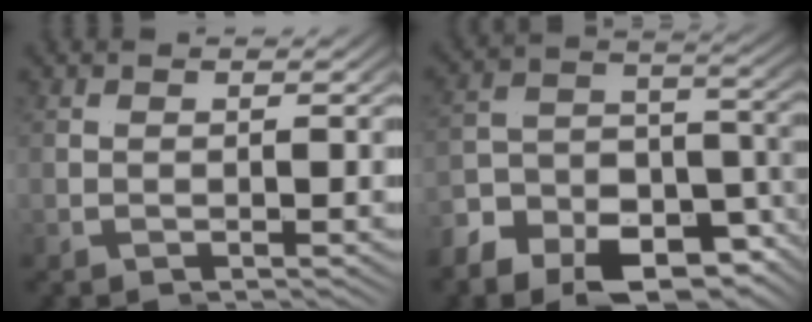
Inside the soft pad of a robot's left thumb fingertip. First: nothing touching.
{"total": 6.6, "force": [-4.3, 2.5, 4.4], "torque": [-0.071, 0.008, -0.087]}